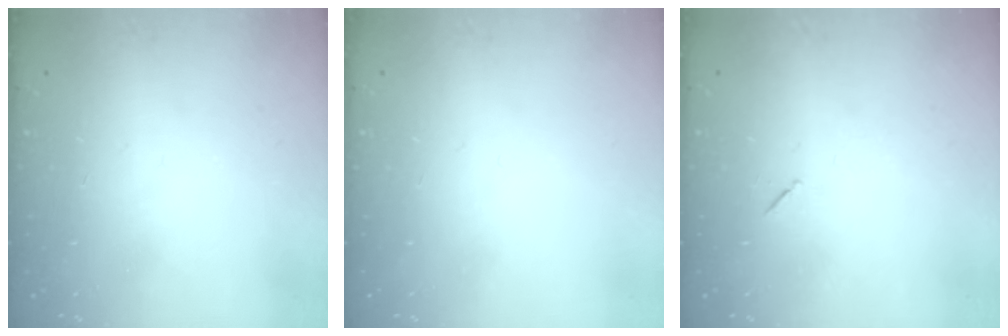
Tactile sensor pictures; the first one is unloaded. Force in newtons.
{"total": 0.0}
{"total": 4.3, "press": 3.9, "slide": 1.8}